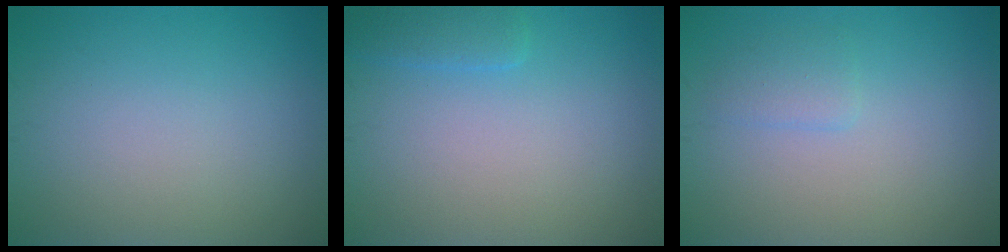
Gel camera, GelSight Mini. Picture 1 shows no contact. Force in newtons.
{"total": 1.6, "press": 1.6, "slide": 0.1}
{"total": 1.3, "press": 1.3, "slide": 0.1}